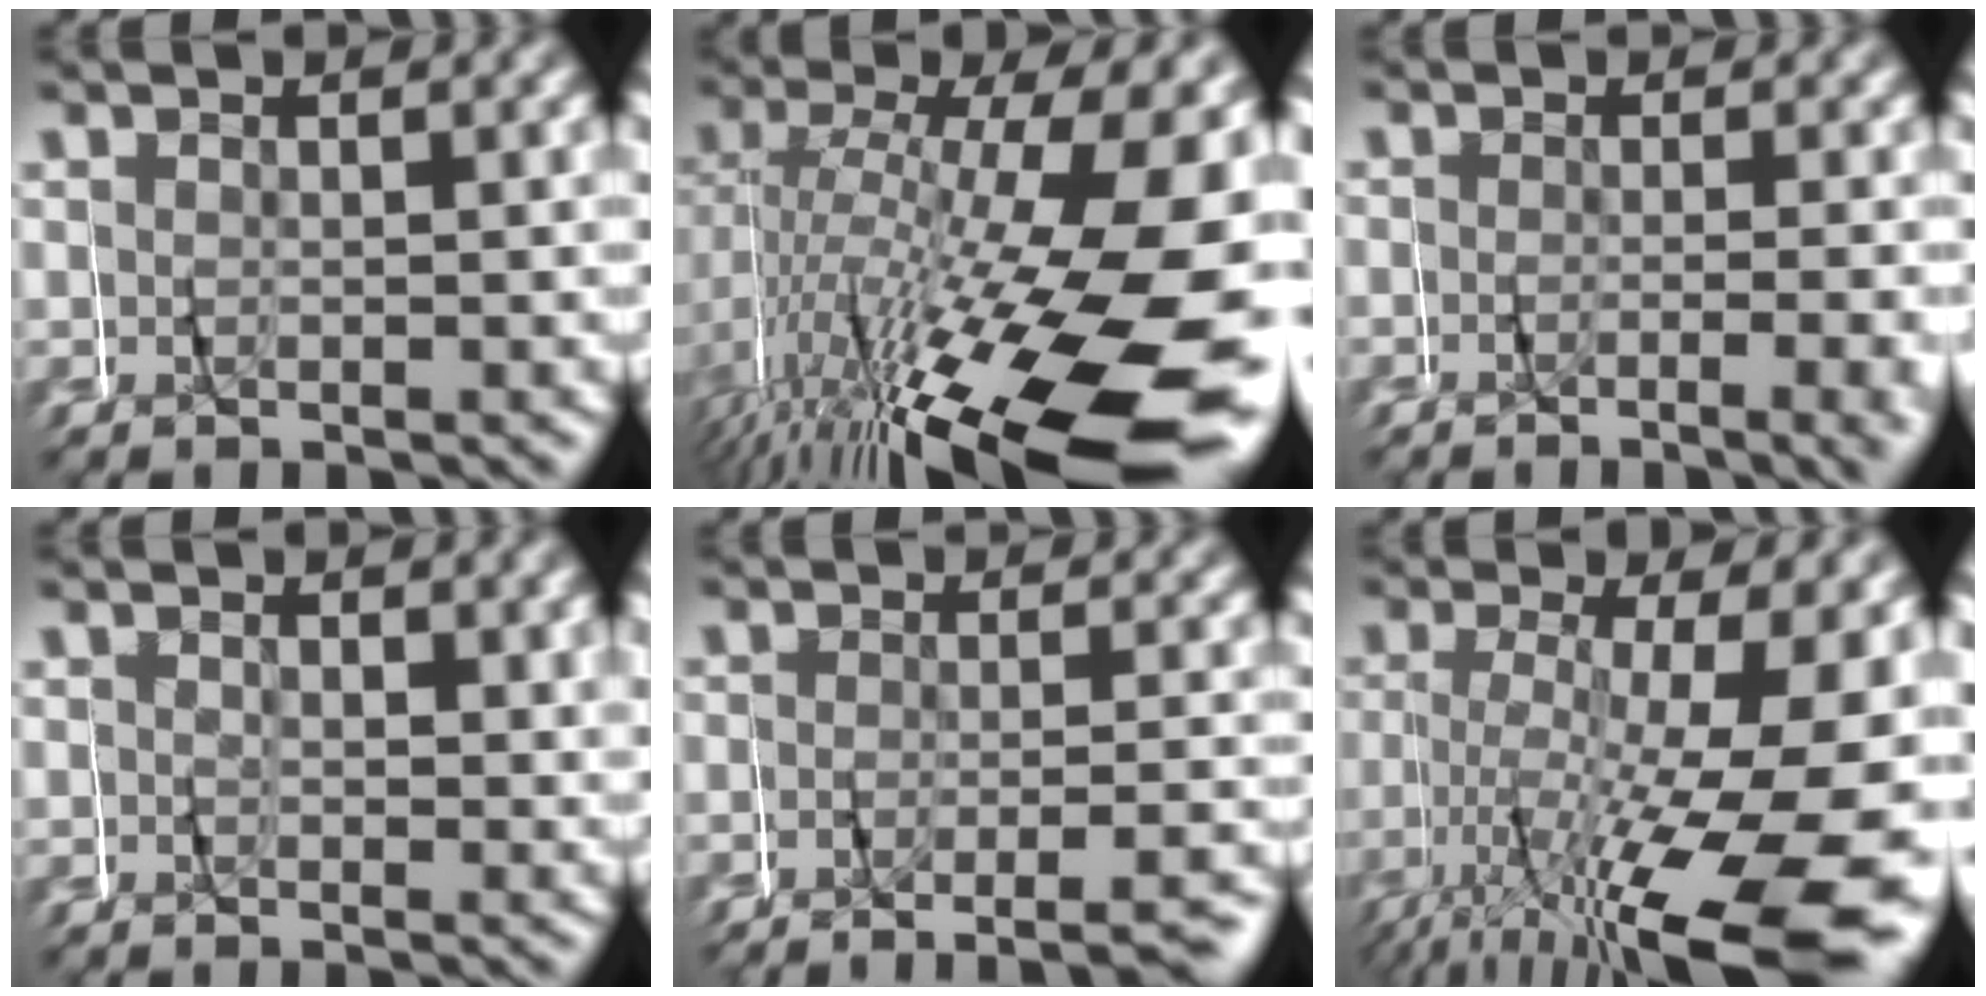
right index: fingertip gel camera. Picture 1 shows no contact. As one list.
[{"total": 17.3, "force": [-6.0, 6.9, 14.7], "torque": [-0.215, -0.030, -0.061]}, {"total": 2.9, "force": [-1.2, 0.6, 2.6], "torque": [-0.020, -0.004, -0.020]}, {"total": 1.3, "force": [0.9, 0.9, 0.3], "torque": [-0.007, -0.004, 0.015]}, {"total": 4.6, "force": [-3.9, 0.9, 2.2], "torque": [-0.023, -0.009, -0.062]}, {"total": 12.6, "force": [-4.1, 4.6, 11.0], "torque": [-0.157, -0.021, -0.045]}]